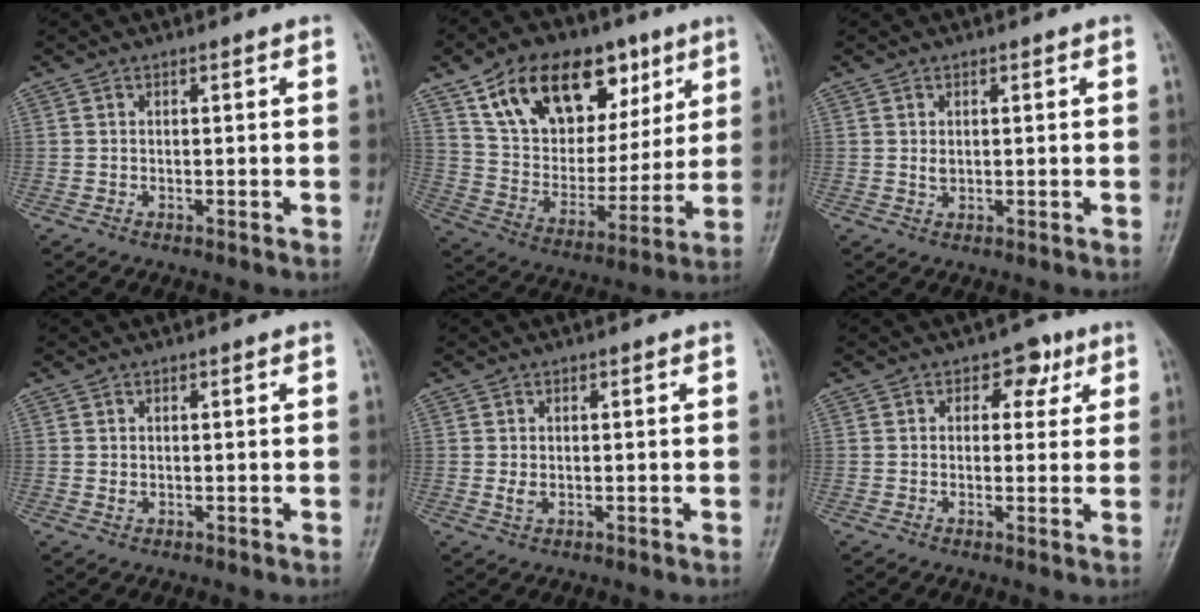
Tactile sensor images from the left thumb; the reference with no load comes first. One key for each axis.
{"total": 23.9, "fx": 12.1, "fy": 14.5, "fz": 14.8, "tx": -0.199, "ty": -0.020, "tz": 0.210}
{"total": 1.4, "fx": 0.3, "fy": 0.9, "fz": 0.9, "tx": -0.012, "ty": -0.003, "tz": 0.008}
{"total": 1.0, "fx": 0.0, "fy": 0.8, "fz": 0.6, "tx": -0.009, "ty": -0.001, "tz": 0.003}
{"total": 1.7, "fx": -0.1, "fy": 1.2, "fz": 1.3, "tx": -0.022, "ty": -0.004, "tz": 0.000}
{"total": 4.7, "fx": 2.0, "fy": 3.4, "fz": 2.6, "tx": 0.000, "ty": -0.002, "tz": 0.019}